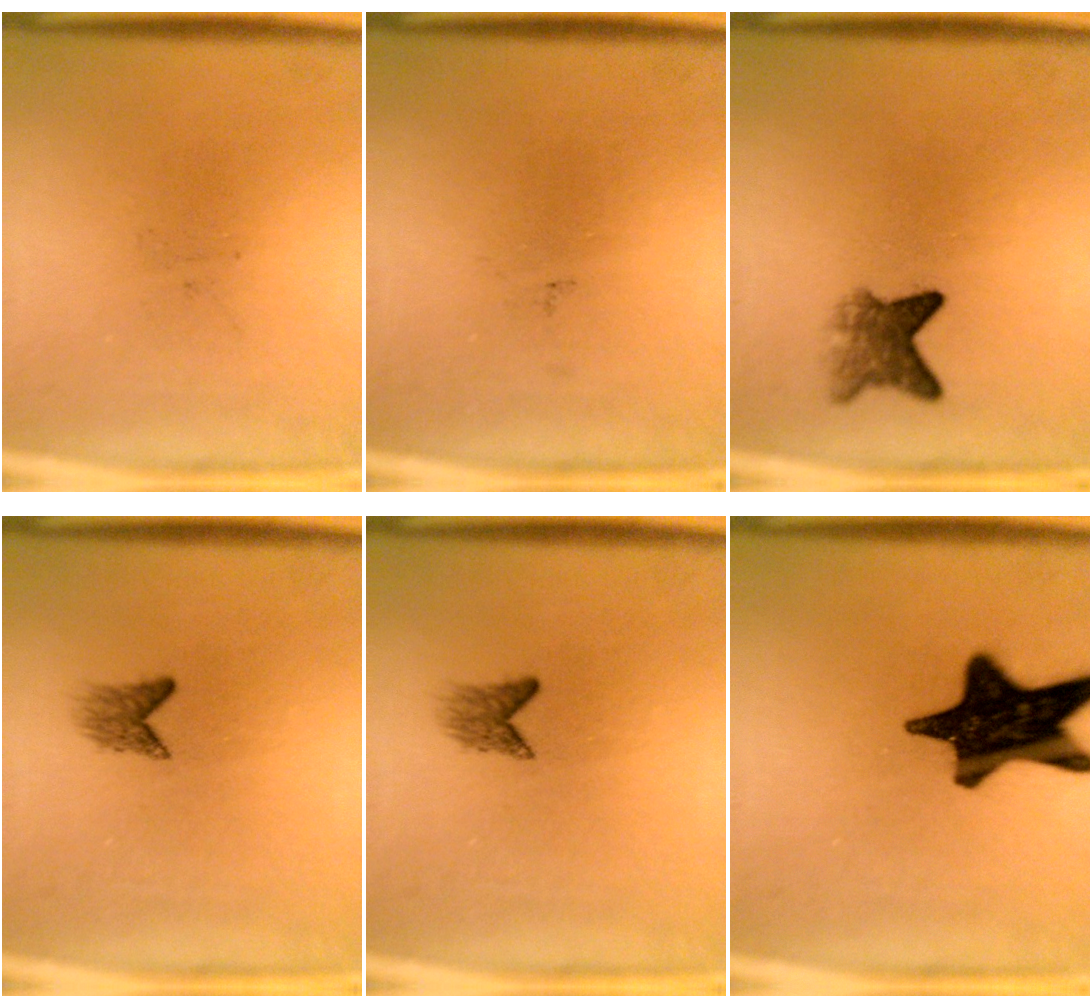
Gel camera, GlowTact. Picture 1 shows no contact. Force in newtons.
{"total": 0.0}
{"total": 3.9}
{"total": 1.9}
{"total": 1.9}
{"total": 17.9}